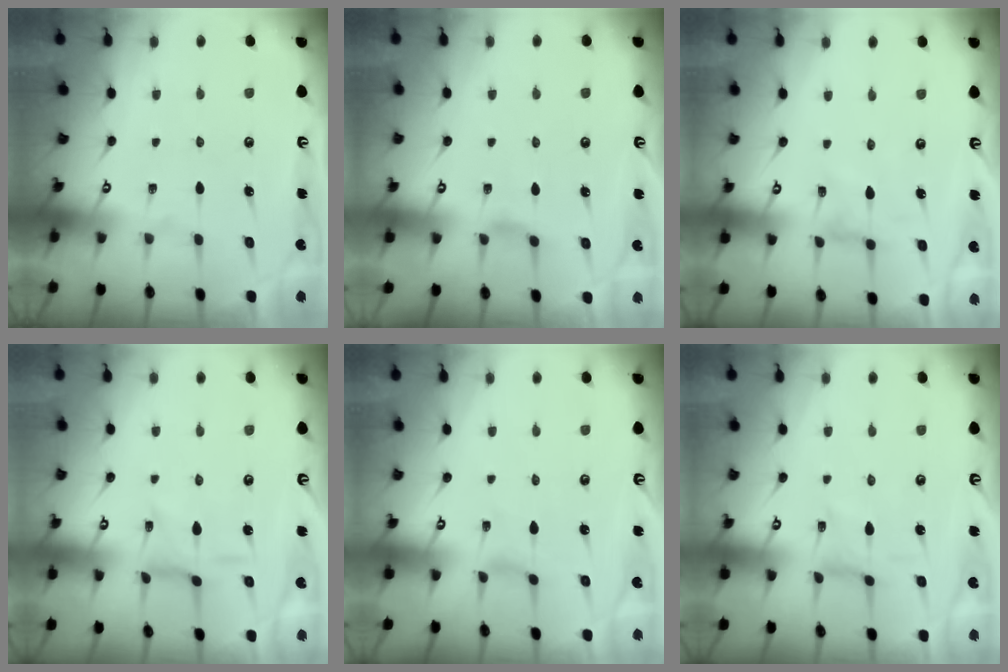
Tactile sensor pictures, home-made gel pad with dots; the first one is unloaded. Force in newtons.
{"total": 1.1, "press": 1.0, "slide": 0.3}
{"total": 0.0}
{"total": 1.5, "press": 1.5, "slide": 0.1}
{"total": 0.6, "press": 0.6, "slide": 0.2}
{"total": 0.0}